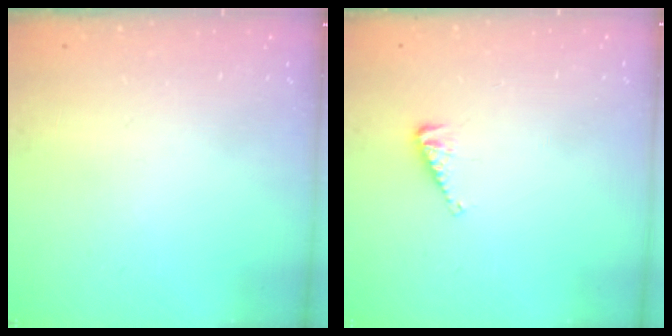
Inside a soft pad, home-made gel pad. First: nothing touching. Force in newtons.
{"total": 4.1, "press": 4.1, "slide": 0.5}